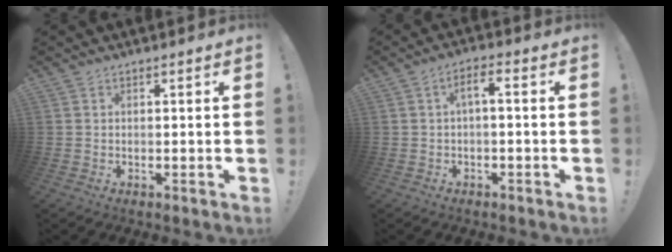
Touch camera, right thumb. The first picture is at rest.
{"total": 4.0, "force": [-1.0, 1.2, 3.7], "torque": [-0.069, 0.009, -0.019]}